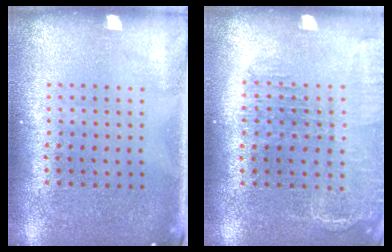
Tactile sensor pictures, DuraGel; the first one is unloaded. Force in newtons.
{"total": 1.6, "press": 1.5, "slide": 0.5}